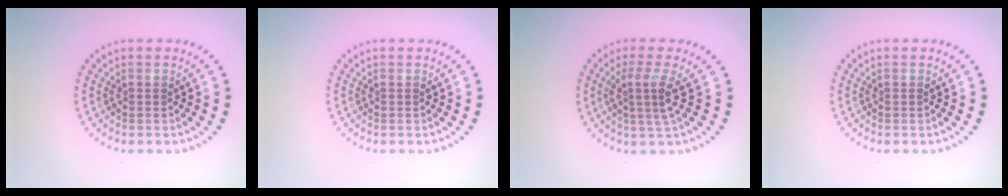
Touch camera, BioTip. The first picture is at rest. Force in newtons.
{"total": 0.0}
{"total": 2.9, "press": 2.1, "slide": 2.0}
{"total": 0.0}